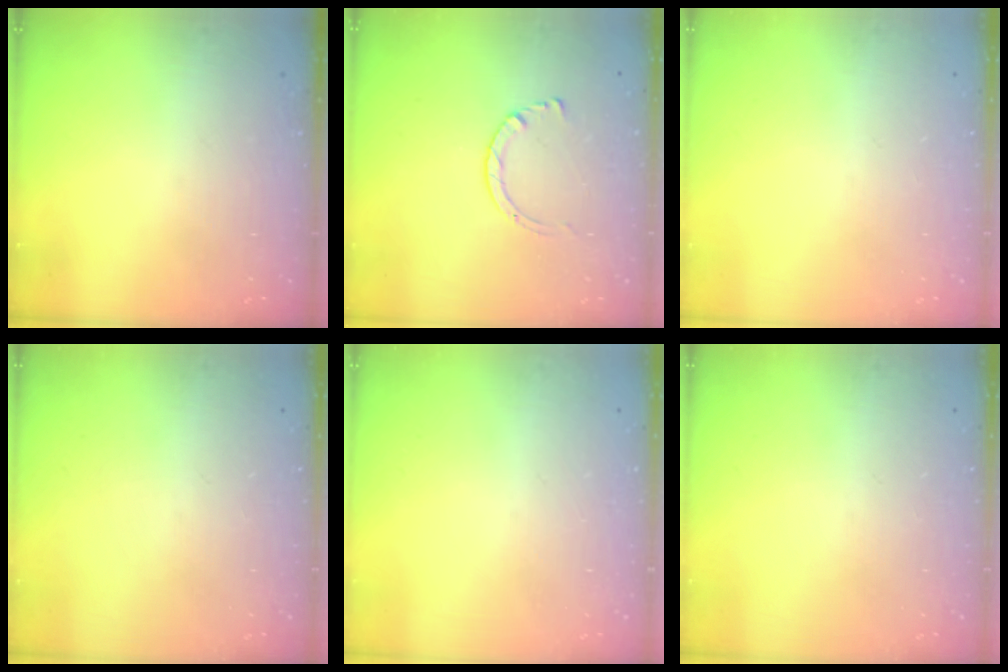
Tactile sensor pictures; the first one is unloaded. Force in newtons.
{"total": 2.9, "press": 2.9, "slide": 0.2}
{"total": 0.0}
{"total": 0.0}
{"total": 0.0}
{"total": 0.0}